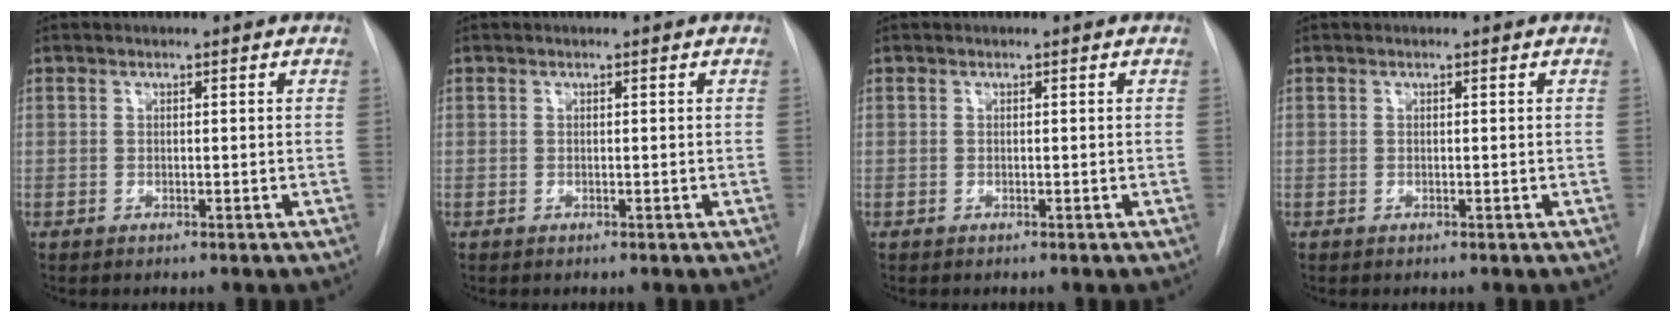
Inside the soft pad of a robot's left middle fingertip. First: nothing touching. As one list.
[{"total": 0.0}, {"total": 0.0}, {"total": 0.0}]